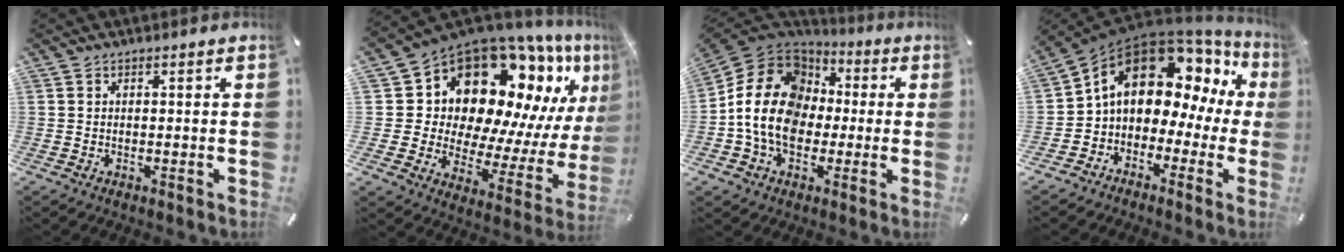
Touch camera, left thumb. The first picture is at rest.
{"total": 15.9, "force": [12.2, 8.7, 5.4], "torque": [-0.093, -0.129, 0.216]}
{"total": 16.9, "force": [-2.2, 13.8, 9.4], "torque": [-0.193, 0.021, -0.042]}
{"total": 13.9, "force": [6.6, 9.4, 7.9], "torque": [-0.130, -0.045, 0.114]}